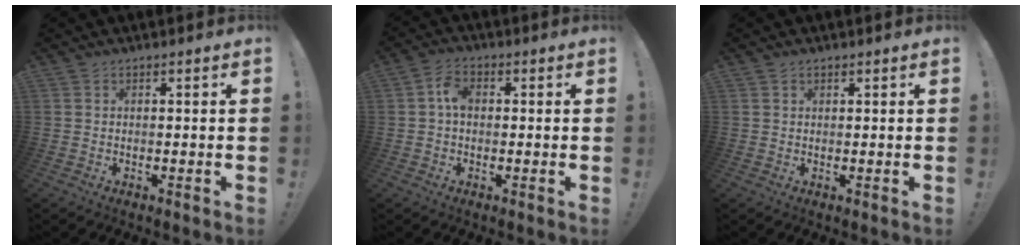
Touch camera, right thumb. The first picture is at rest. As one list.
[{"total": 4.9, "force": [0.3, 3.2, 3.7], "torque": [-0.061, 0.010, 0.005]}, {"total": 0.7, "force": [0.6, 0.4, 0.2], "torque": [0.004, -0.002, 0.010]}]